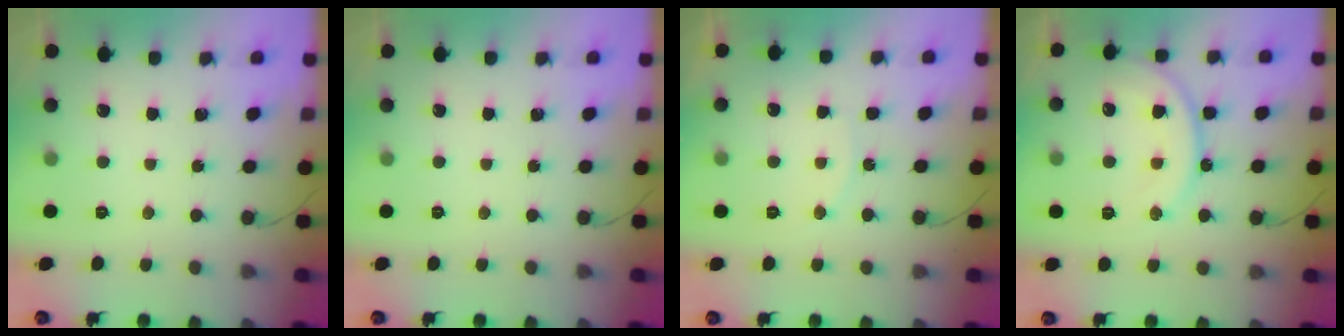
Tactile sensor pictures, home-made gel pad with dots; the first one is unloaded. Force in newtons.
{"total": 0.0}
{"total": 6.3, "press": 6.2, "slide": 0.7}
{"total": 13.6, "press": 13.6, "slide": 1.2}